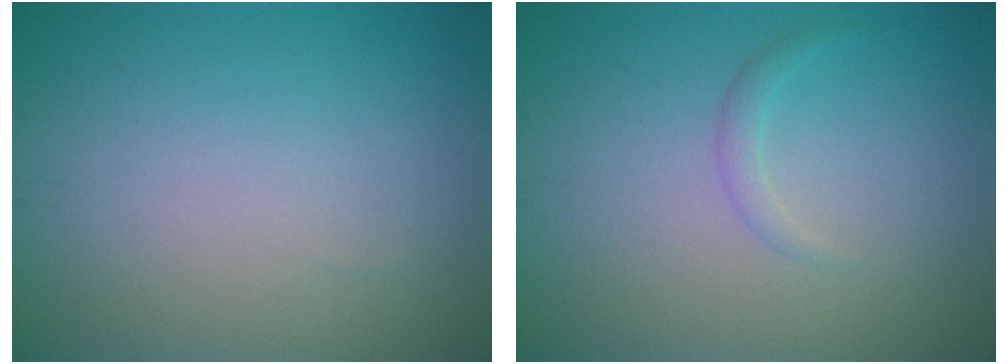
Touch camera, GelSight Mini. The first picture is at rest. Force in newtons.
{"total": 1.0, "press": 1.0, "slide": 0.1}